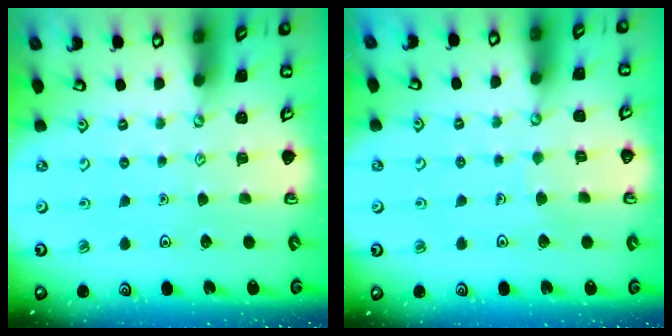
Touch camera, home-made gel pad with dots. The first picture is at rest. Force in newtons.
{"total": 2.2, "press": 2.2, "slide": 0.1}